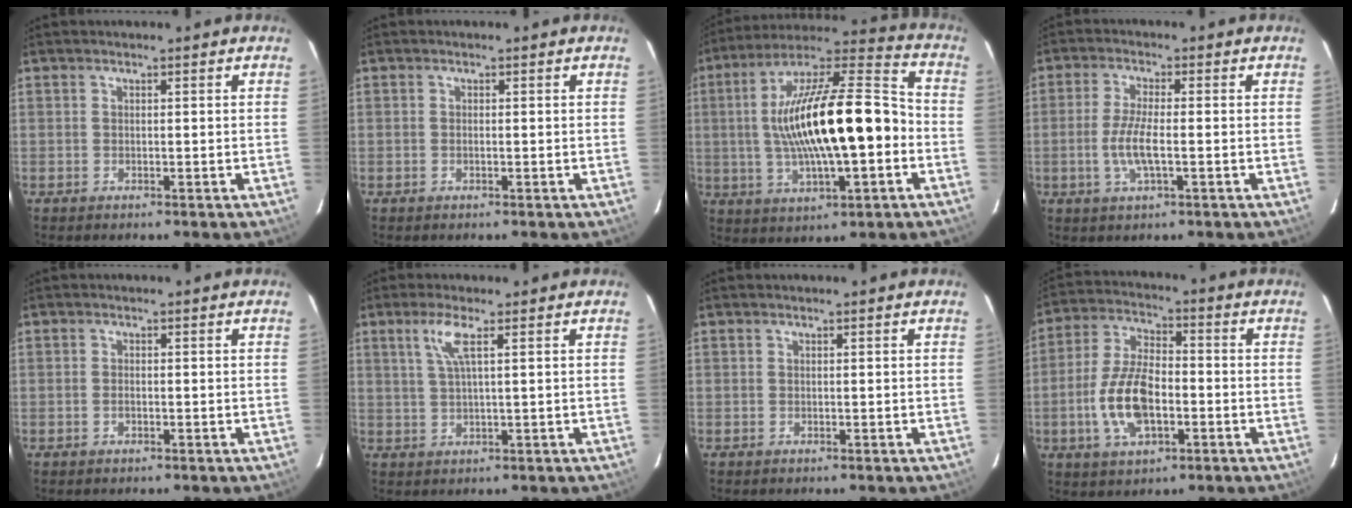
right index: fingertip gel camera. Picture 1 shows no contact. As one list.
[{"total": 0.0}, {"total": 23.0, "force": [-2.0, 6.7, 21.9], "torque": [-0.388, 0.020, -0.031]}, {"total": 6.1, "force": [-1.3, 1.3, 5.9], "torque": [-0.120, -0.004, -0.026]}, {"total": 1.0, "force": [-0.5, 0.6, 0.7], "torque": [-0.012, 0.002, -0.008]}, {"total": 4.1, "force": [1.8, 0.0, 3.7], "torque": [-0.078, 0.001, 0.039]}, {"total": 0.0}, {"total": 12.5, "force": [-3.4, 6.1, 10.4], "torque": [-0.216, 0.006, -0.060]}]